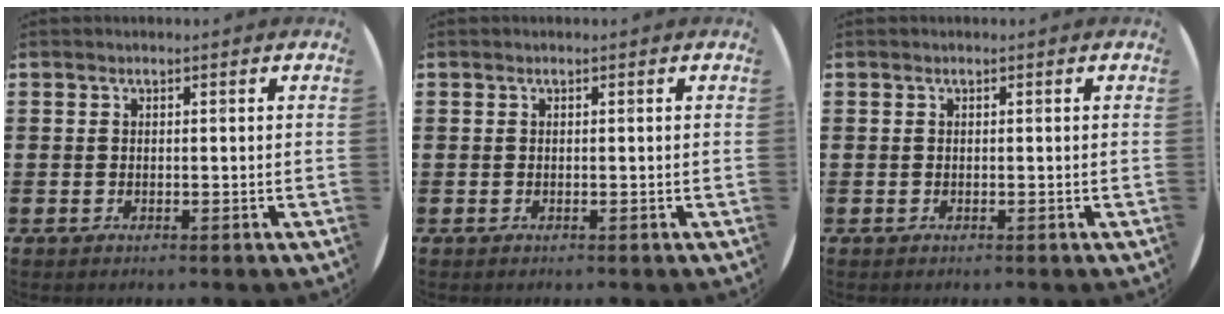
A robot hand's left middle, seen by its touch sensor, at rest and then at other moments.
{"total": 0.0}
{"total": 0.0}